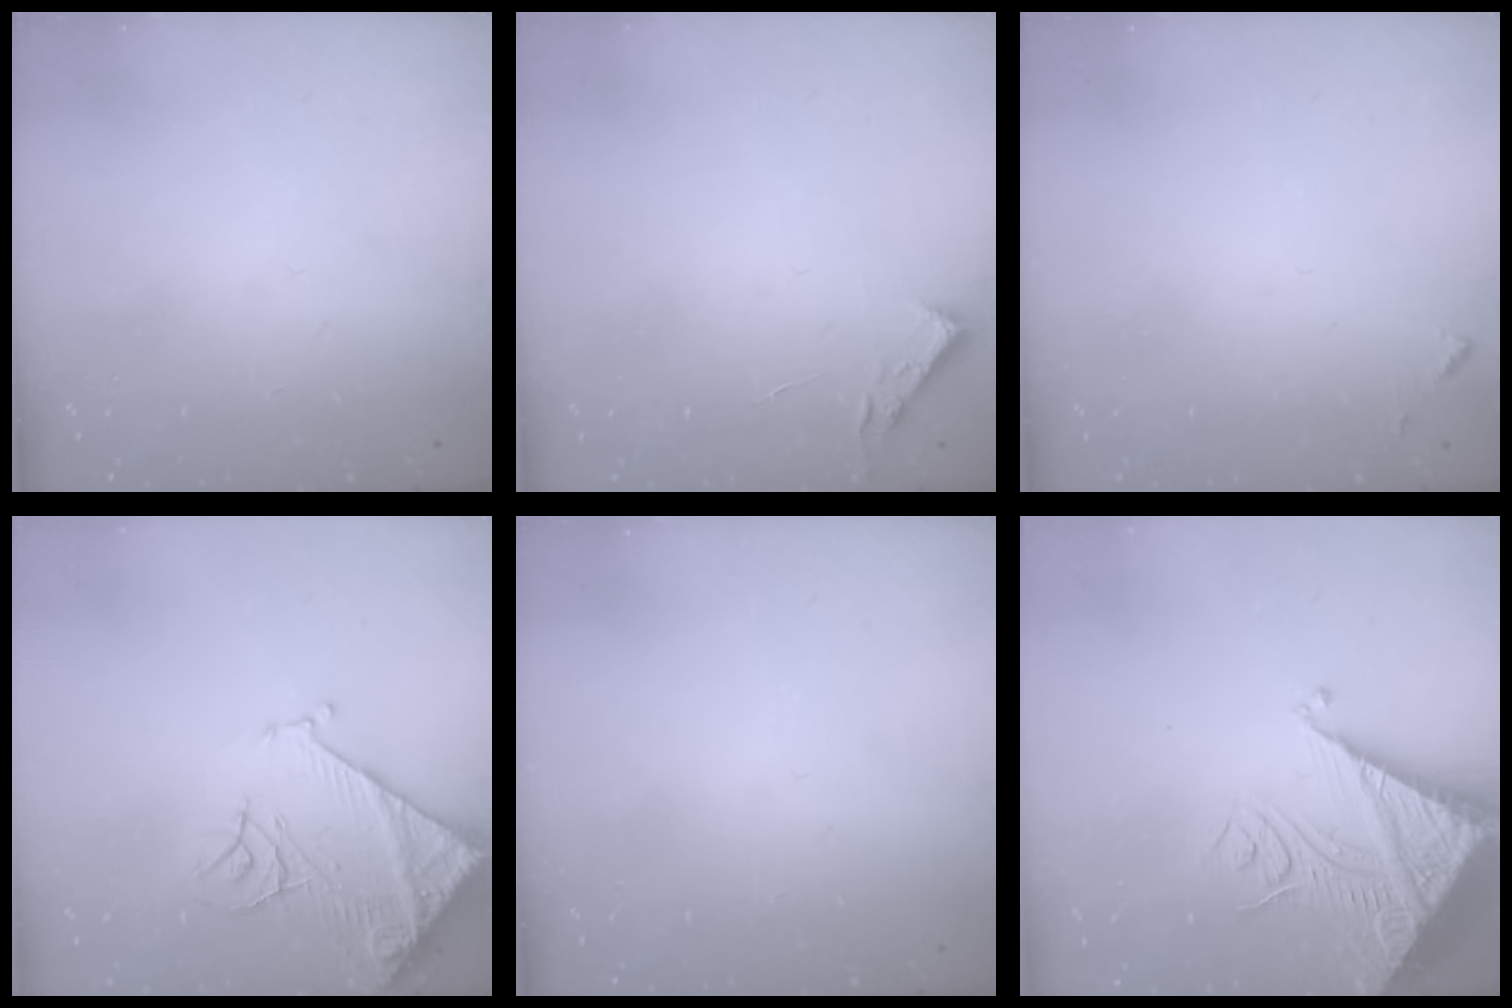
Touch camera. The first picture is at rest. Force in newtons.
{"total": 2.7, "press": 2.7, "slide": 0.4}
{"total": 4.5, "press": 4.4, "slide": 0.4}
{"total": 13.6, "press": 13.5, "slide": 1.7}
{"total": 0.0}
{"total": 13.7, "press": 13.7, "slide": 1.3}